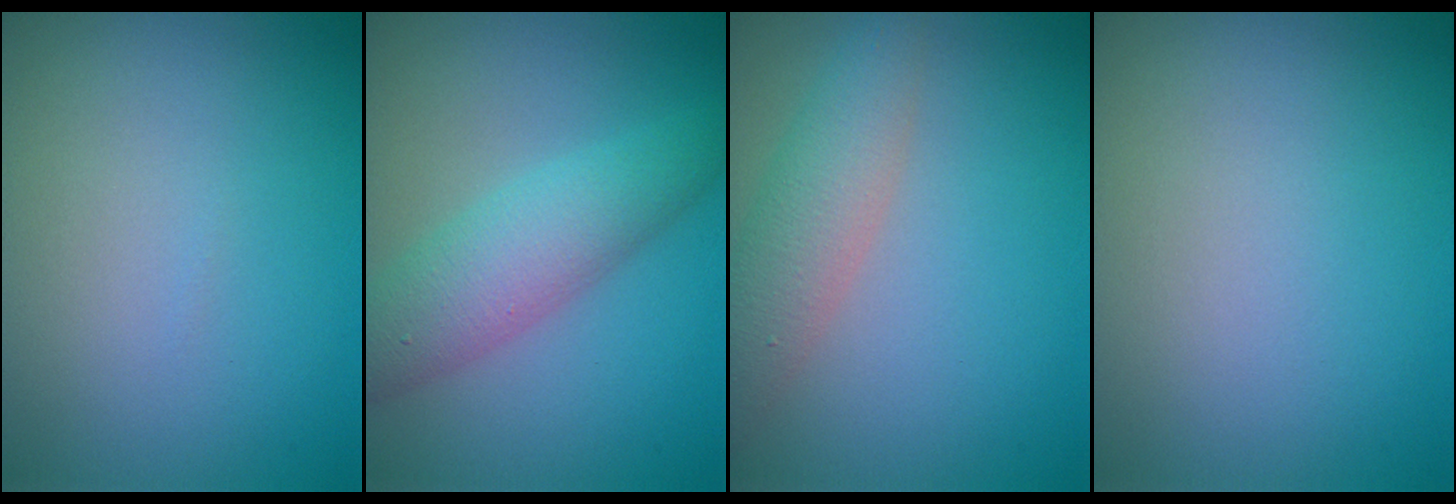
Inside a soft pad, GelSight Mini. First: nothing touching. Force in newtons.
{"total": 4.8, "press": 4.8, "slide": 0.1}
{"total": 3.7, "press": 3.7, "slide": 0.2}
{"total": 0.0}